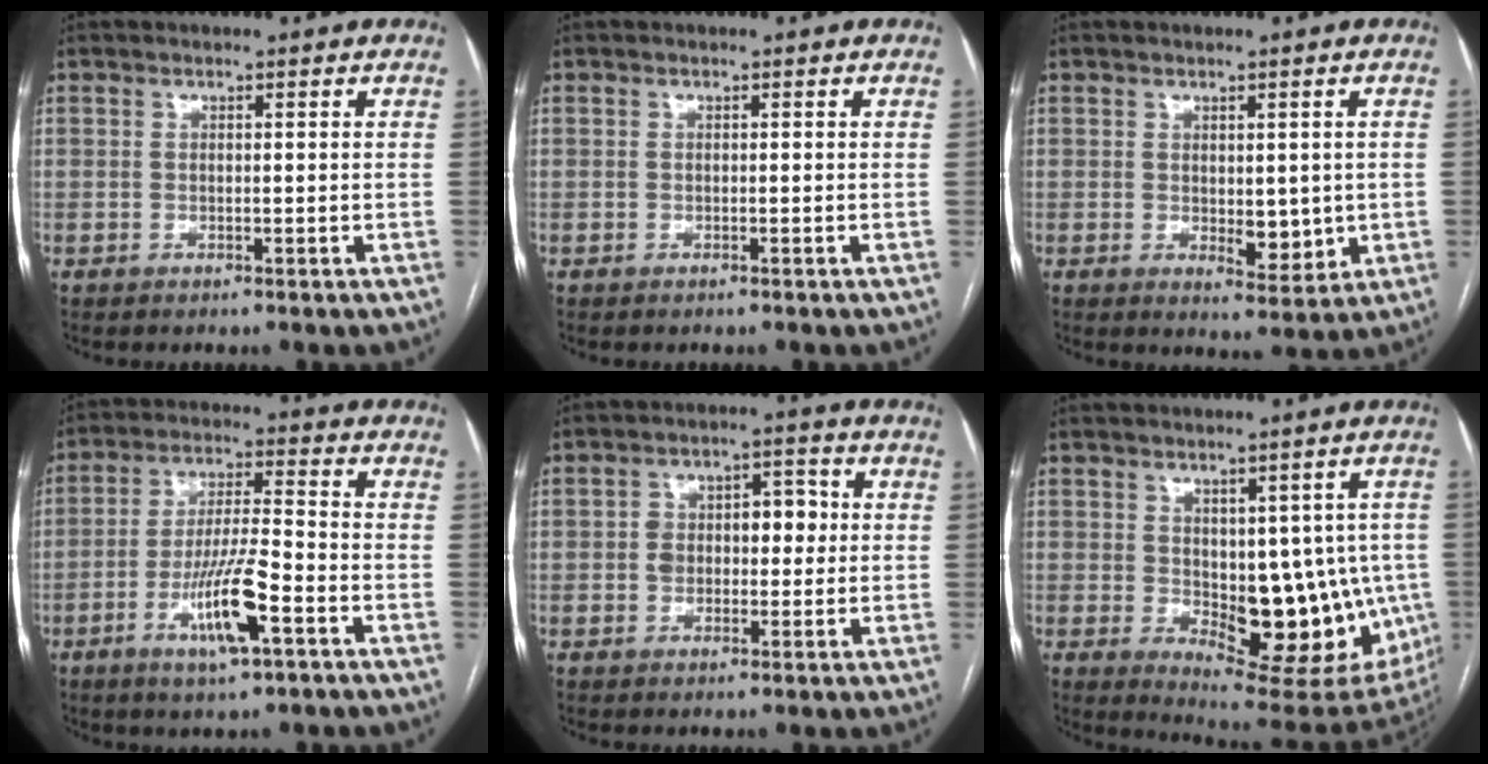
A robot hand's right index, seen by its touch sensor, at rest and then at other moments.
{"total": 0.0}
{"total": 5.1, "force": [-0.2, 2.6, 4.4], "torque": [-0.058, -0.010, 0.009]}
{"total": 10.8, "force": [-4.6, 1.3, 9.6], "torque": [-0.183, -0.009, -0.081]}
{"total": 7.1, "force": [0.5, 4.2, 5.7], "torque": [-0.088, 0.031, 0.011]}
{"total": 16.6, "force": [-1.8, 8.0, 14.5], "torque": [-0.160, -0.001, 0.002]}